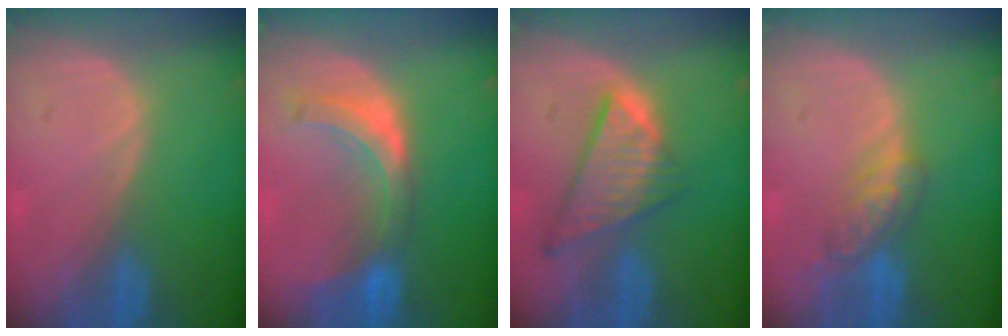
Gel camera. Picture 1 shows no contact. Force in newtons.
{"total": 7.1, "press": 6.7, "slide": 2.5}
{"total": 8.6, "press": 7.3, "slide": 4.5}
{"total": 5.5, "press": 5.0, "slide": 2.4}